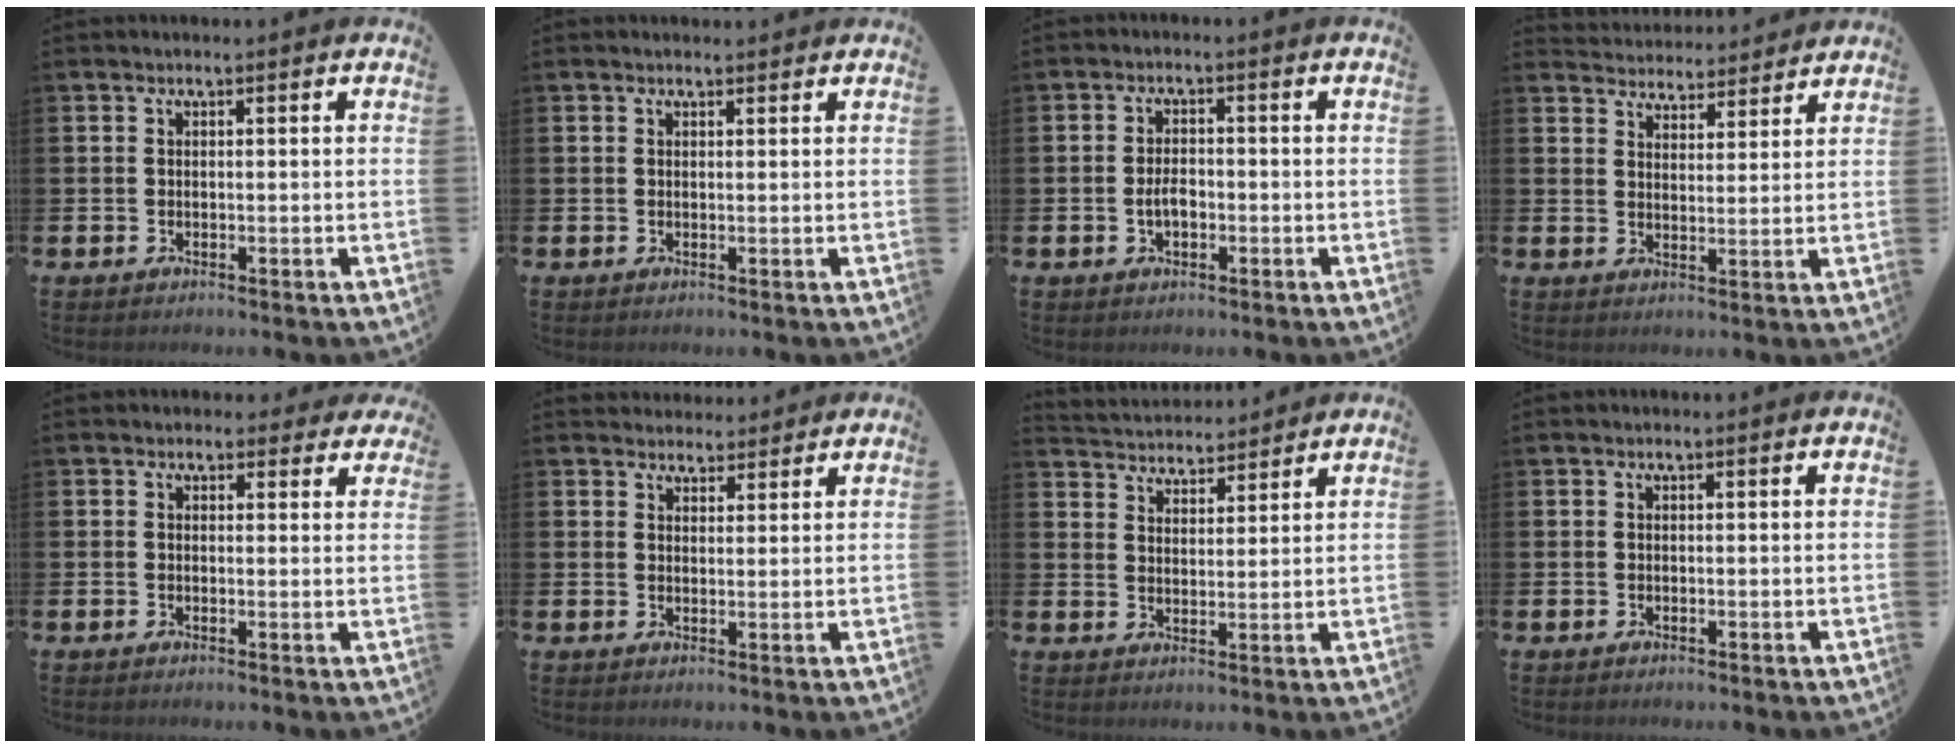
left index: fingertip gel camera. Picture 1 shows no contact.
{"total": 0.7, "force": [0.6, 0.1, 0.2], "torque": [0.005, -0.001, 0.009]}
{"total": 2.7, "force": [-0.6, 1.5, 2.1], "torque": [-0.031, 0.001, -0.013]}
{"total": 4.3, "force": [4.2, 0.7, -0.4], "torque": [-0.006, -0.031, 0.076]}
{"total": 1.8, "force": [1.5, 1.1, 0.0], "torque": [0.003, 0.000, 0.024]}
{"total": 3.4, "force": [3.2, 1.2, -0.2], "torque": [0.002, -0.014, 0.058]}
{"total": 4.3, "force": [4.3, 0.7, -0.4], "torque": [-0.015, -0.024, 0.077]}
{"total": 0.0}